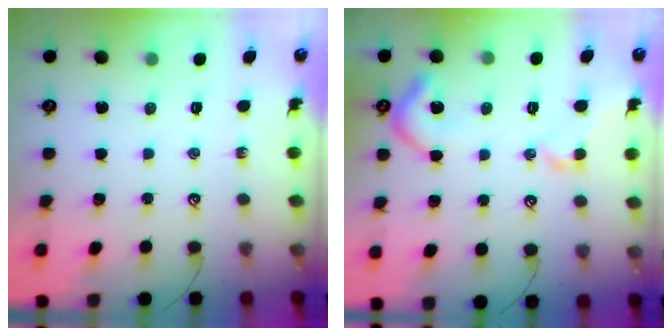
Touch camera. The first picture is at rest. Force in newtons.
{"total": 5.3, "press": 5.1, "slide": 1.1}